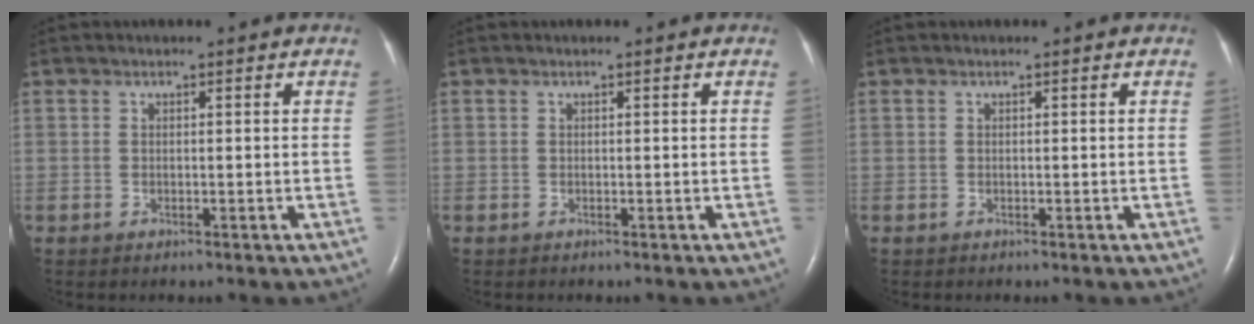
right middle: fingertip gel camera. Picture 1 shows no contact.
{"total": 0.0}
{"total": 0.0}